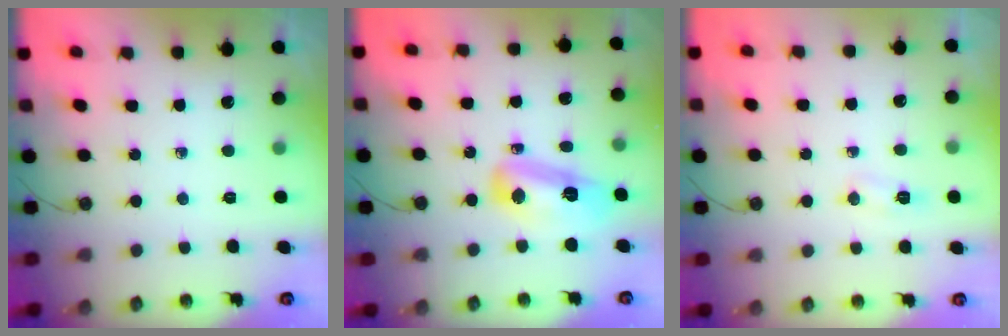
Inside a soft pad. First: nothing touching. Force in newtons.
{"total": 11.4, "press": 11.4, "slide": 0.8}
{"total": 10.7, "press": 5.4, "slide": 9.2}